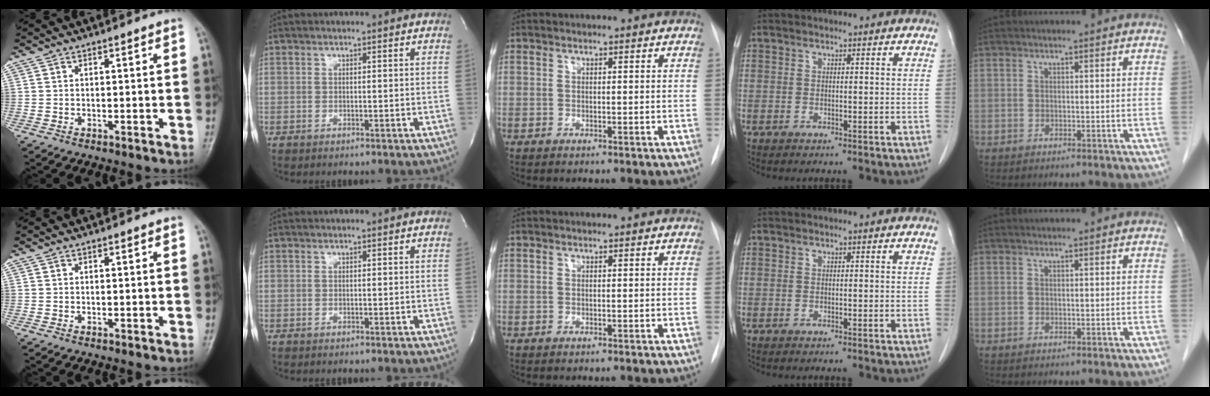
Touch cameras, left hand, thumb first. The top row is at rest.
{}